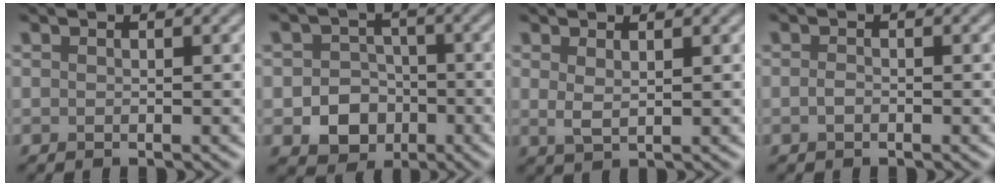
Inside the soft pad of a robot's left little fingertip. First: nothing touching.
{"total": 5.6, "force": [-2.0, 4.7, 2.3], "torque": [-0.008, -0.006, -0.049]}
{"total": 1.5, "force": [0.8, 0.4, 1.1], "torque": [-0.025, -0.005, 0.018]}
{"total": 0.7, "force": [-0.3, 0.4, 0.5], "torque": [-0.012, -0.001, -0.007]}